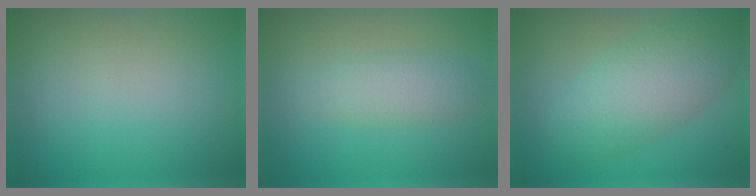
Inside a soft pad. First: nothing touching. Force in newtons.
{"total": 2.5, "press": 2.5, "slide": 0.0}
{"total": 6.0, "press": 6.0, "slide": 0.3}